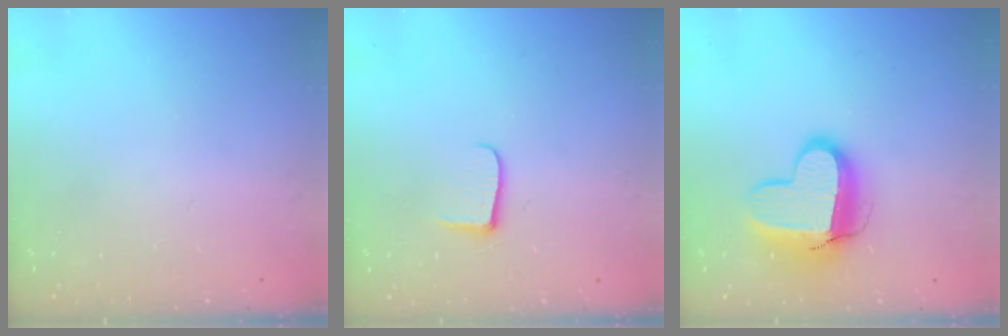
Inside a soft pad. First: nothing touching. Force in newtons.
{"total": 6.2, "press": 6.1, "slide": 0.7}
{"total": 13.4, "press": 13.3, "slide": 1.3}